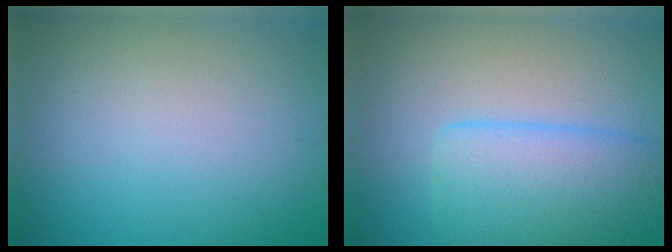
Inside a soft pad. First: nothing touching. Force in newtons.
{"total": 5.9, "press": 5.9, "slide": 0.5}